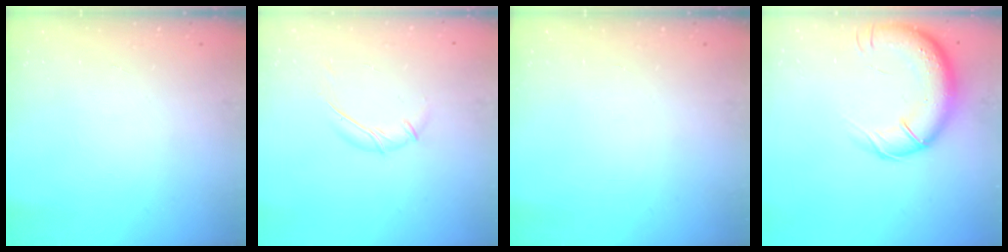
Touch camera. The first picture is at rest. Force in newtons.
{"total": 5.8, "press": 5.7, "slide": 1.0}
{"total": 0.0}
{"total": 16.8, "press": 16.3, "slide": 4.1}